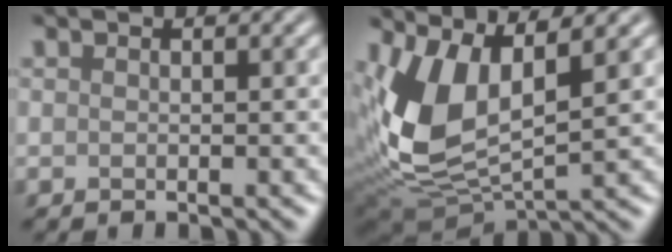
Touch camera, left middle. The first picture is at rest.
{"total": 8.0, "force": [2.2, 4.0, 6.5], "torque": [-0.152, -0.011, 0.046]}